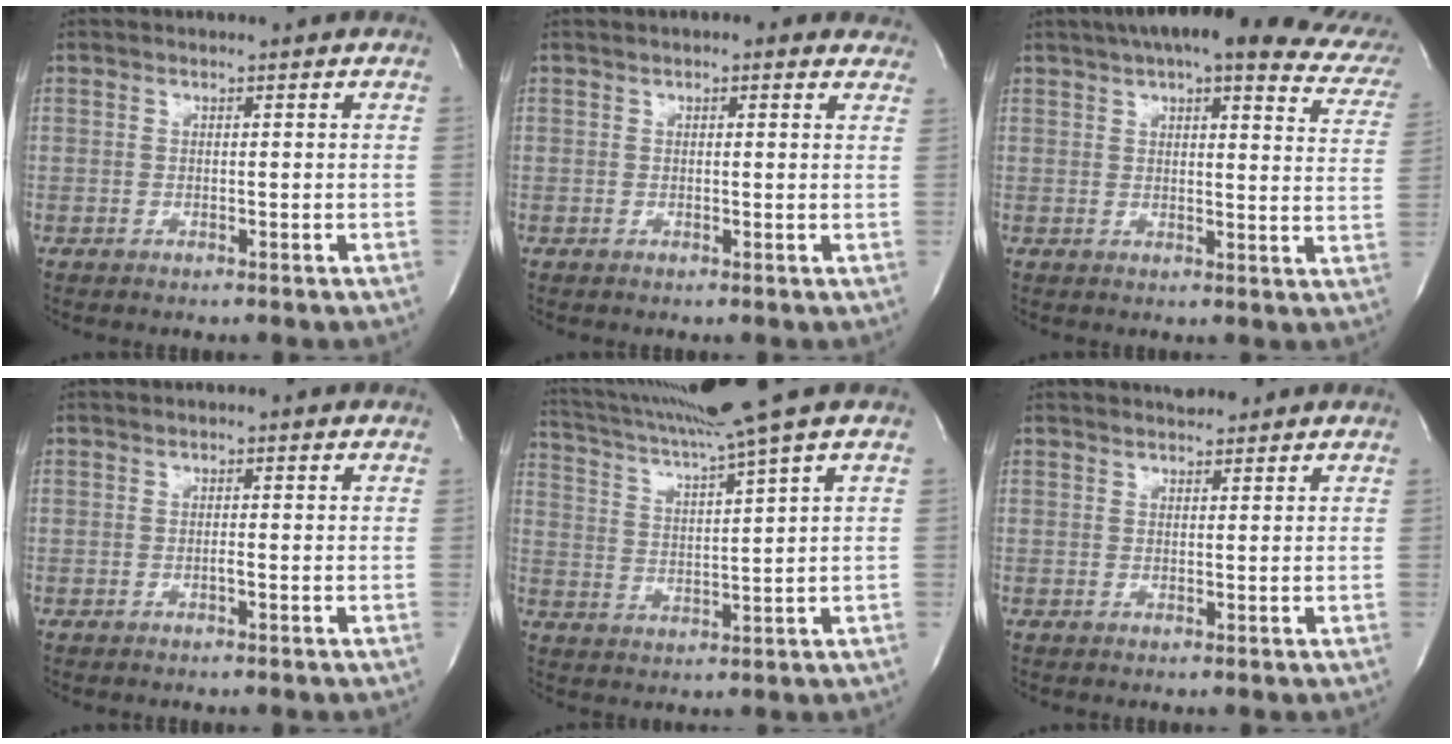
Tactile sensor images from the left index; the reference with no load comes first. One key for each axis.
{"total": 3.7, "fx": 2.7, "fy": 2.0, "fz": 1.7, "tx": -0.006, "ty": 0.016, "tz": 0.022}
{"total": 23.8, "fx": 18.8, "fy": 5.2, "fz": 13.5, "tx": -0.187, "ty": 0.000, "tz": 0.205}
{"total": 0.6, "fx": -0.6, "fy": 0.0, "fz": 0.2, "tx": -0.006, "ty": -0.003, "tz": -0.013}
{"total": 13.1, "fx": 10.6, "fy": -3.1, "fz": 7.0, "tx": -0.133, "ty": -0.014, "tz": 0.172}
{"total": 1.7, "fx": 1.7, "fy": 0.4, "fz": 0.2, "tx": -0.010, "ty": 0.004, "tz": 0.027}